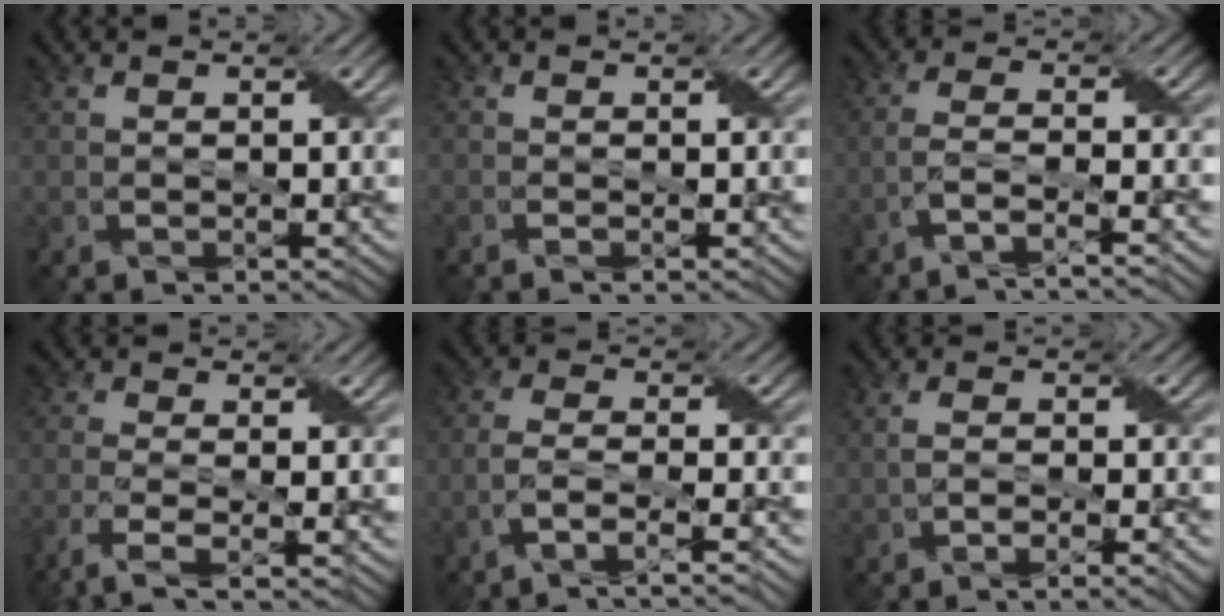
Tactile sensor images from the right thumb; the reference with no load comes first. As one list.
[{"total": 0.8, "force": [-0.6, 0.1, 0.5], "torque": [-0.003, 0.004, -0.016]}, {"total": 5.7, "force": [-4.0, 1.0, 4.0], "torque": [-0.065, 0.009, -0.082]}, {"total": 5.3, "force": [-3.2, 1.4, 4.0], "torque": [-0.079, -0.004, -0.073]}, {"total": 6.1, "force": [-4.2, 1.4, 4.2], "torque": [-0.075, 0.005, -0.083]}, {"total": 3.7, "force": [-2.0, 0.9, 3.1], "torque": [-0.048, -0.001, -0.036]}]